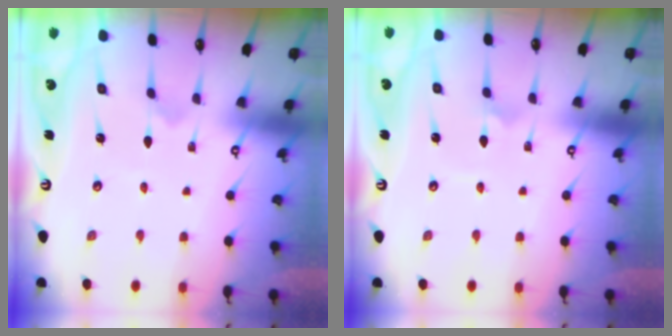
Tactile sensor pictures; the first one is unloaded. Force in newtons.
{"total": 1.4, "press": 1.4, "slide": 0.1}